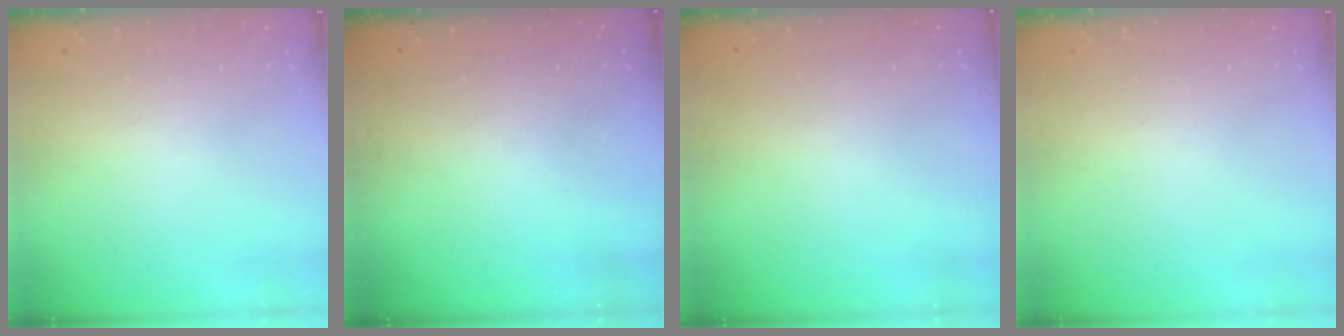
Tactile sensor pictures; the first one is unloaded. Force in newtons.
{"total": 3.3, "press": 3.3, "slide": 0.1}
{"total": 3.0, "press": 3.0, "slide": 0.1}
{"total": 0.0}